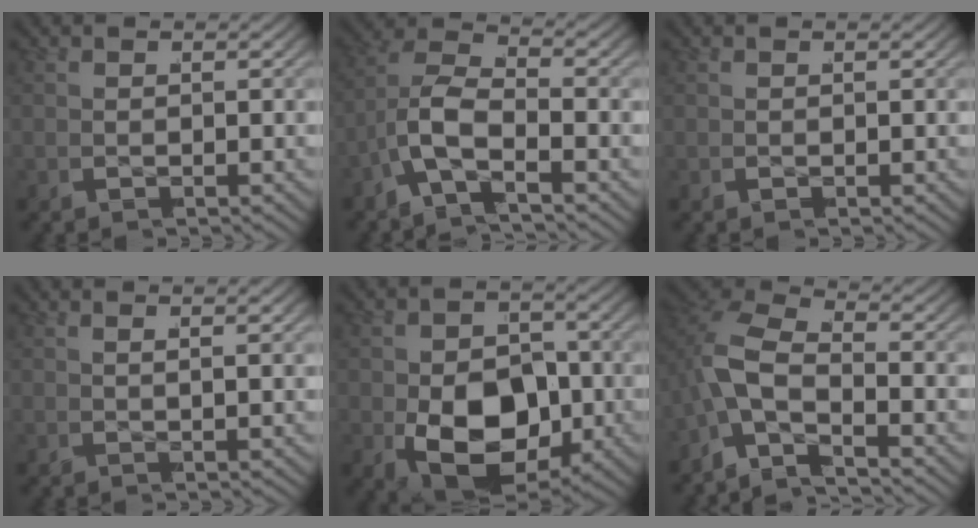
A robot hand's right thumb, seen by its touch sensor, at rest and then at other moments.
{"total": 7.4, "force": [-1.4, 4.9, 5.3], "torque": [-0.142, -0.022, -0.030]}
{"total": 0.0}
{"total": 1.3, "force": [0.6, -1.1, 0.2], "torque": [0.000, 0.013, 0.011]}
{"total": 12.2, "force": [-2.2, 8.1, 8.8], "torque": [-0.185, -0.059, -0.008]}
{"total": 7.2, "force": [-1.3, 5.0, 5.0], "torque": [-0.131, -0.024, -0.032]}